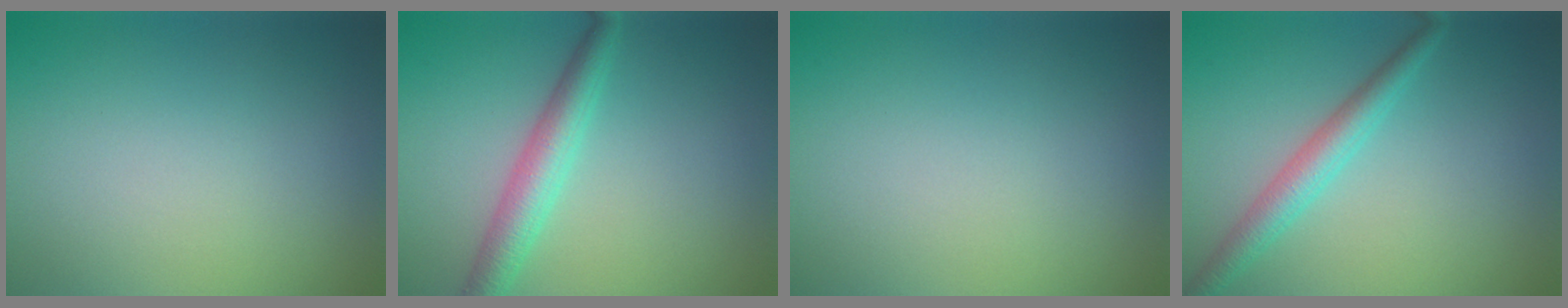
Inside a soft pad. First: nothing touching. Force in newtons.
{"total": 3.6, "press": 3.6, "slide": 0.1}
{"total": 0.0}
{"total": 3.0, "press": 3.0, "slide": 0.1}